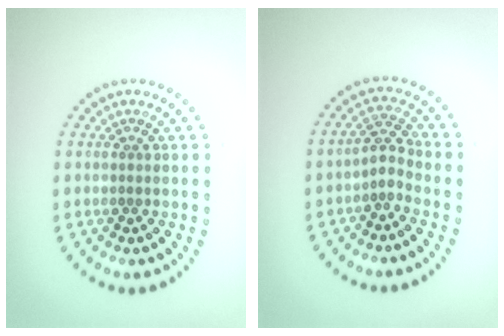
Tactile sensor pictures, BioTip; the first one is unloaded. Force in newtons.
{"total": 1.9, "press": 1.3, "slide": 1.3}